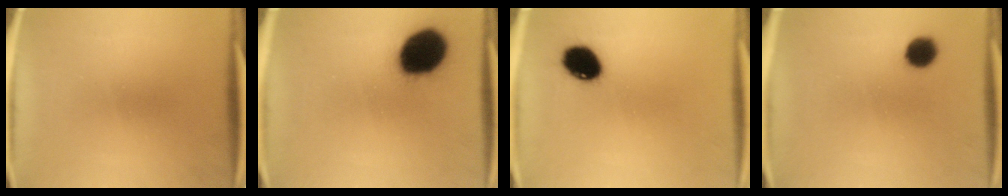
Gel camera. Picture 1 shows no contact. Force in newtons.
{"total": 18.9}
{"total": 9.7}
{"total": 5.1}